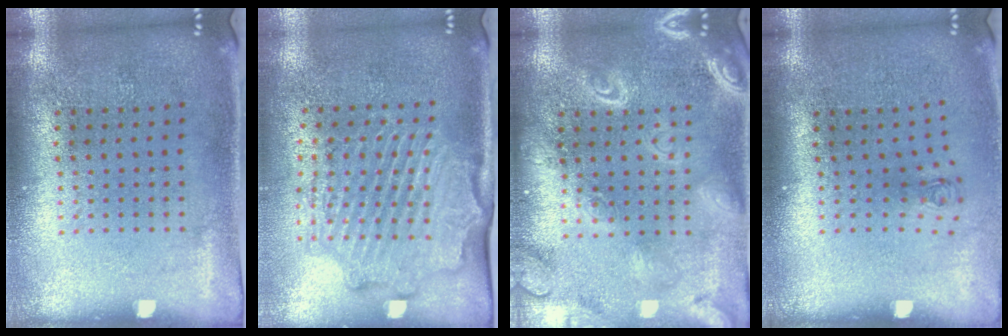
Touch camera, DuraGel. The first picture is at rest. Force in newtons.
{"total": 2.2, "press": 2.2, "slide": 0.2}
{"total": 3.8, "press": 3.8, "slide": 0.6}
{"total": 0.7, "press": 0.3, "slide": 0.7}